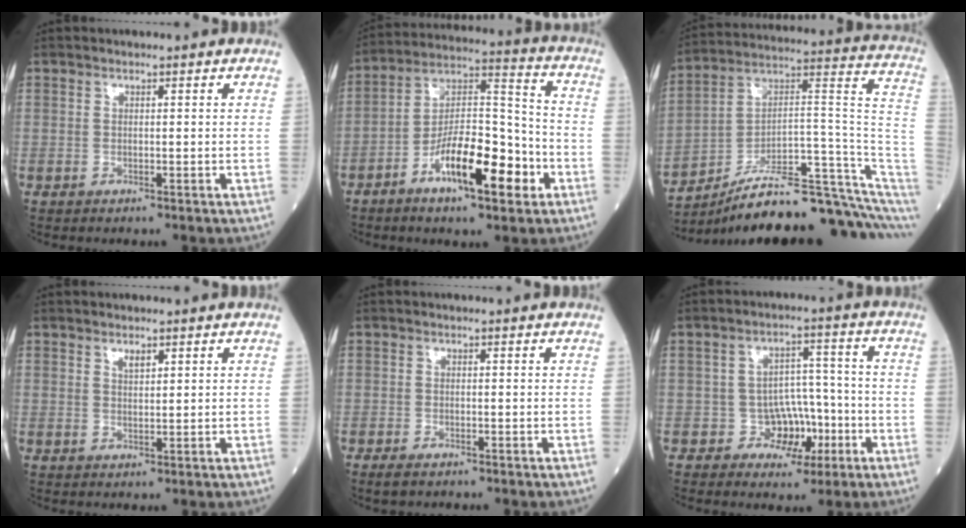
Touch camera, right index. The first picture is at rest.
{"total": 14.5, "force": [-6.4, 4.0, 12.4], "torque": [-0.215, 0.012, -0.108]}
{"total": 21.3, "force": [-16.1, 1.9, 13.8], "torque": [-0.135, 0.063, -0.247]}
{"total": 1.6, "force": [1.1, 0.6, 1.0], "torque": [-0.019, 0.000, 0.022]}
{"total": 1.8, "force": [-1.3, 0.6, 1.0], "torque": [-0.023, -0.003, -0.020]}
{"total": 5.9, "force": [-2.3, 4.9, 2.4], "torque": [-0.013, 0.024, -0.030]}